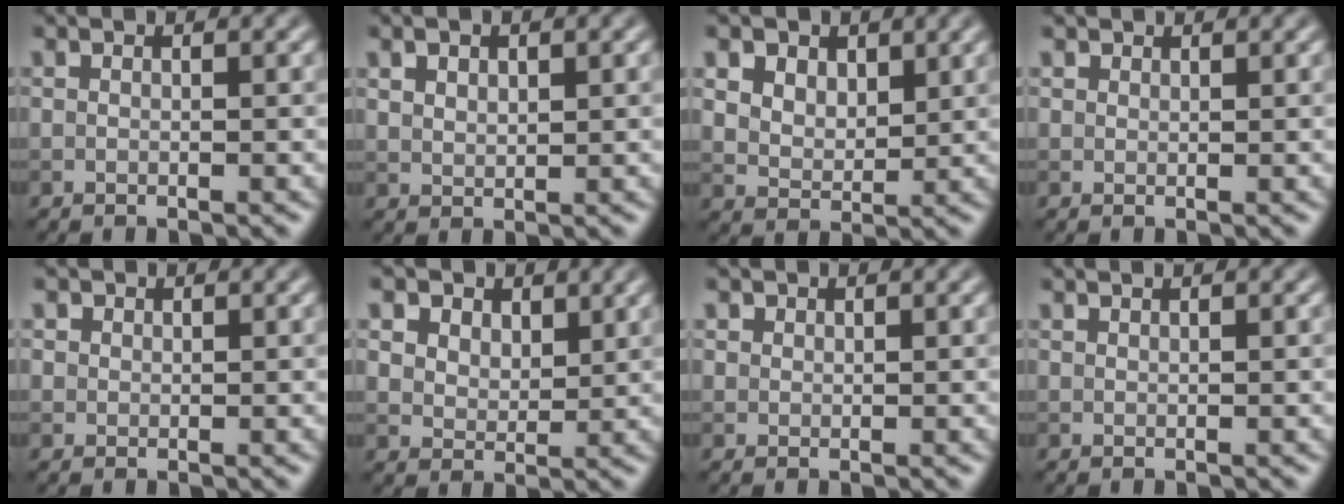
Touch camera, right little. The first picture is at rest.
{"total": 1.8, "force": [1.0, 0.9, 1.2], "torque": [-0.022, 0.000, 0.022]}
{"total": 6.3, "force": [3.7, 4.1, 3.0], "torque": [-0.075, 0.005, 0.059]}
{"total": 1.1, "force": [0.9, 0.5, 0.1], "torque": [-0.002, -0.002, 0.014]}
{"total": 1.0, "force": [0.6, 0.8, 0.2], "torque": [0.000, -0.003, 0.008]}
{"total": 6.3, "force": [4.0, 4.0, 2.7], "torque": [-0.076, 0.000, 0.070]}
{"total": 1.0, "force": [0.7, 0.7, 0.1], "torque": [0.000, -0.003, 0.012]}
{"total": 0.6, "force": [0.6, 0.0, 0.1], "torque": [-0.001, -0.003, 0.008]}